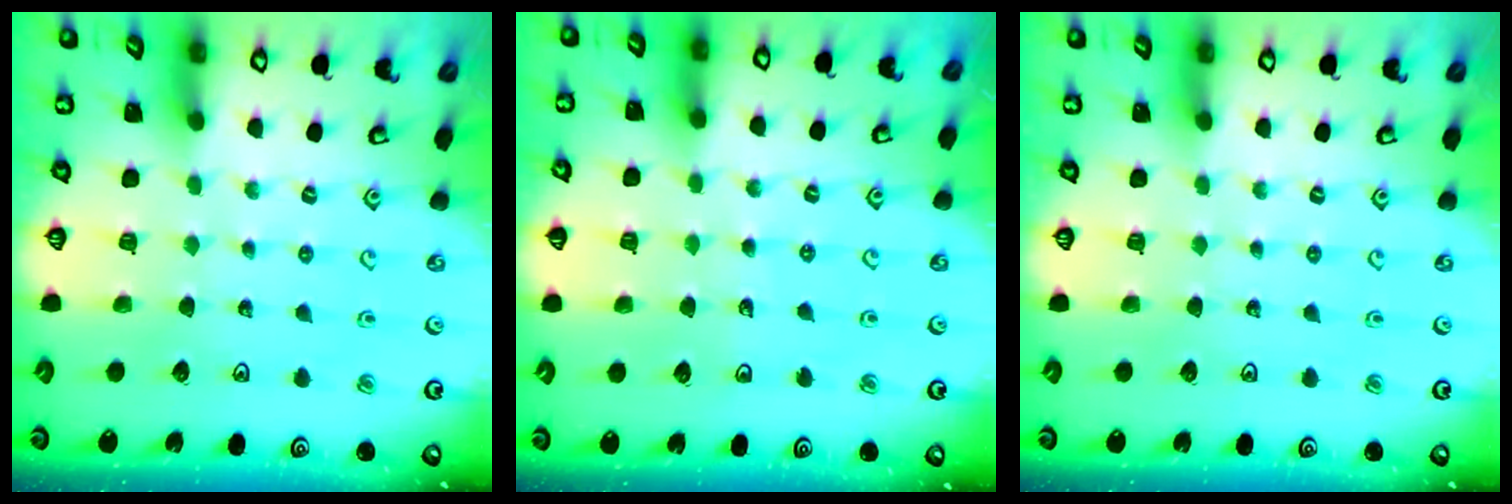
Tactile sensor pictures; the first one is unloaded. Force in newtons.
{"total": 4.3, "press": 4.0, "slide": 1.4}
{"total": 0.0}